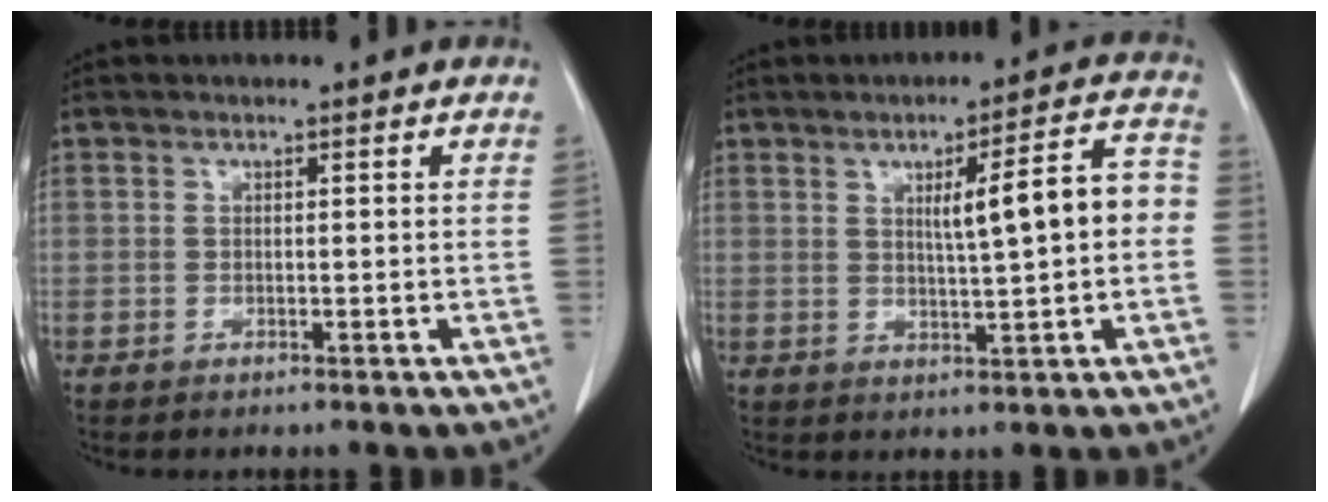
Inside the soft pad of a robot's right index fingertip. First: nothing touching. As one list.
[{"total": 8.6, "force": [0.6, 1.1, 8.5], "torque": [-0.121, 0.022, 0.011]}]